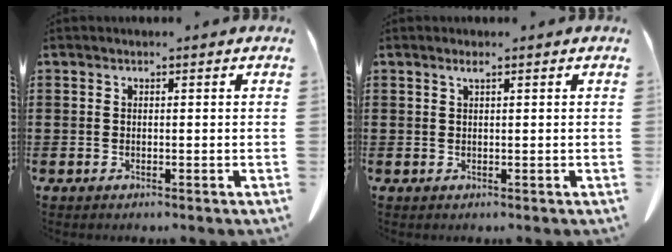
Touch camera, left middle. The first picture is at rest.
{"total": 0.9, "force": [0.5, 0.0, 0.8], "torque": [-0.016, 0.000, 0.009]}